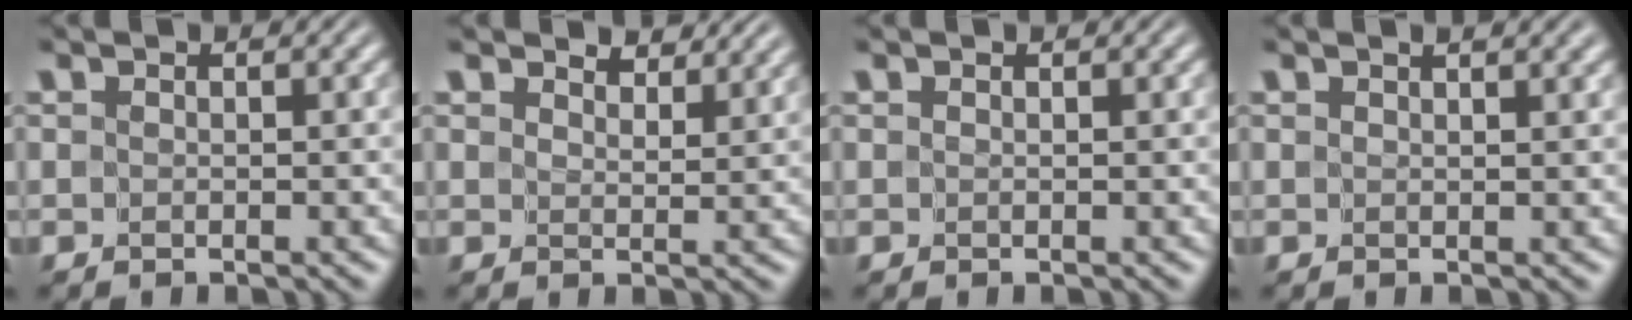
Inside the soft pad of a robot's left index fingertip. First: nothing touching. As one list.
[{"total": 3.3, "force": [3.2, 0.6, 0.6], "torque": [-0.019, -0.001, 0.040]}, {"total": 0.0}, {"total": 1.3, "force": [1.1, 0.0, 0.7], "torque": [-0.006, -0.001, 0.013]}]